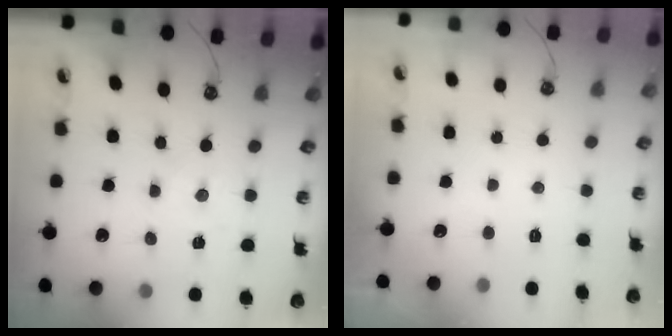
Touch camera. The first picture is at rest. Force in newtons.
{"total": 0.0}